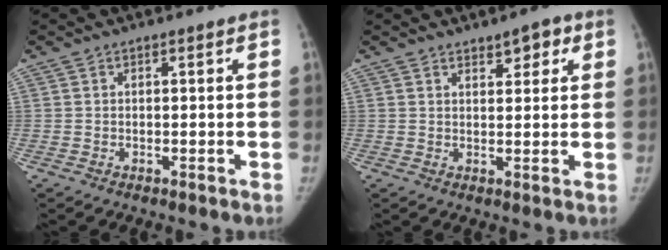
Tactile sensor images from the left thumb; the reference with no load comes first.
{"total": 3.7, "force": [2.2, 1.8, 2.4], "torque": [-0.012, -0.009, 0.030]}